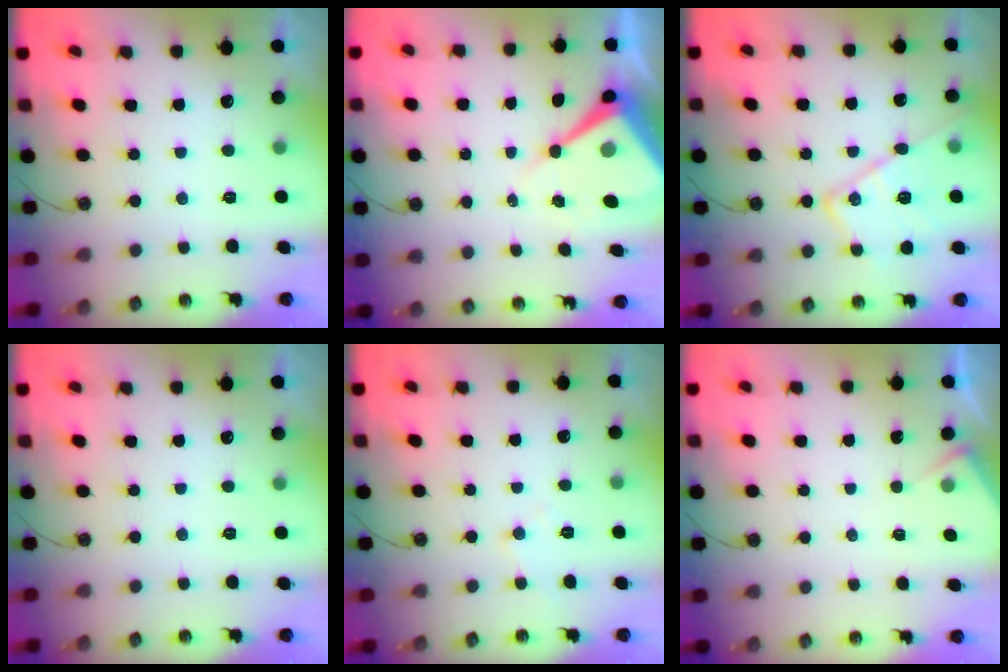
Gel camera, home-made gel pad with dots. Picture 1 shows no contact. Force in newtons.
{"total": 10.0, "press": 9.9, "slide": 1.1}
{"total": 16.1, "press": 16.0, "slide": 1.2}
{"total": 0.0}
{"total": 5.7, "press": 5.7, "slide": 0.6}
{"total": 4.9, "press": 4.9, "slide": 0.5}